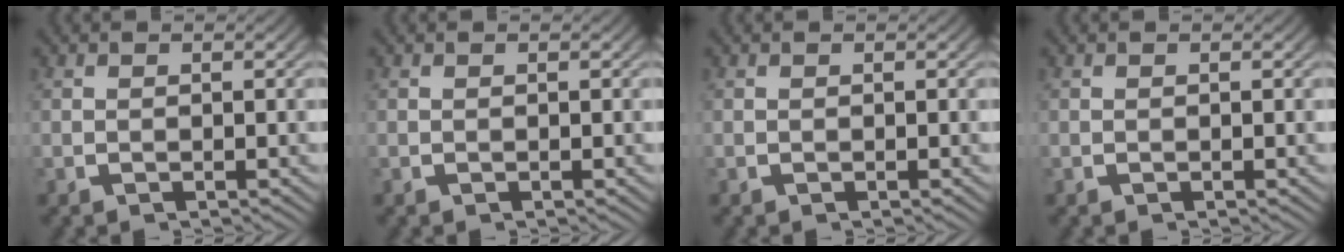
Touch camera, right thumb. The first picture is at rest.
{"total": 0.0}
{"total": 0.0}
{"total": 0.0}